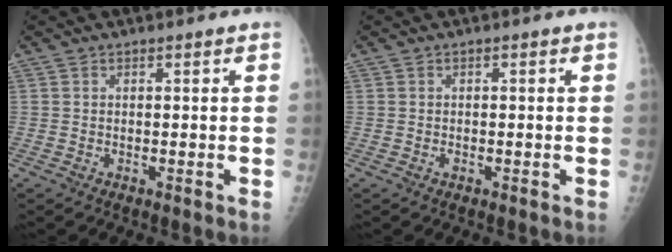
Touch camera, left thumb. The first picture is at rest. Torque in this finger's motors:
{"motor_torque": [-0.11, 0.14, 0.28, 0.03, 0.00]}